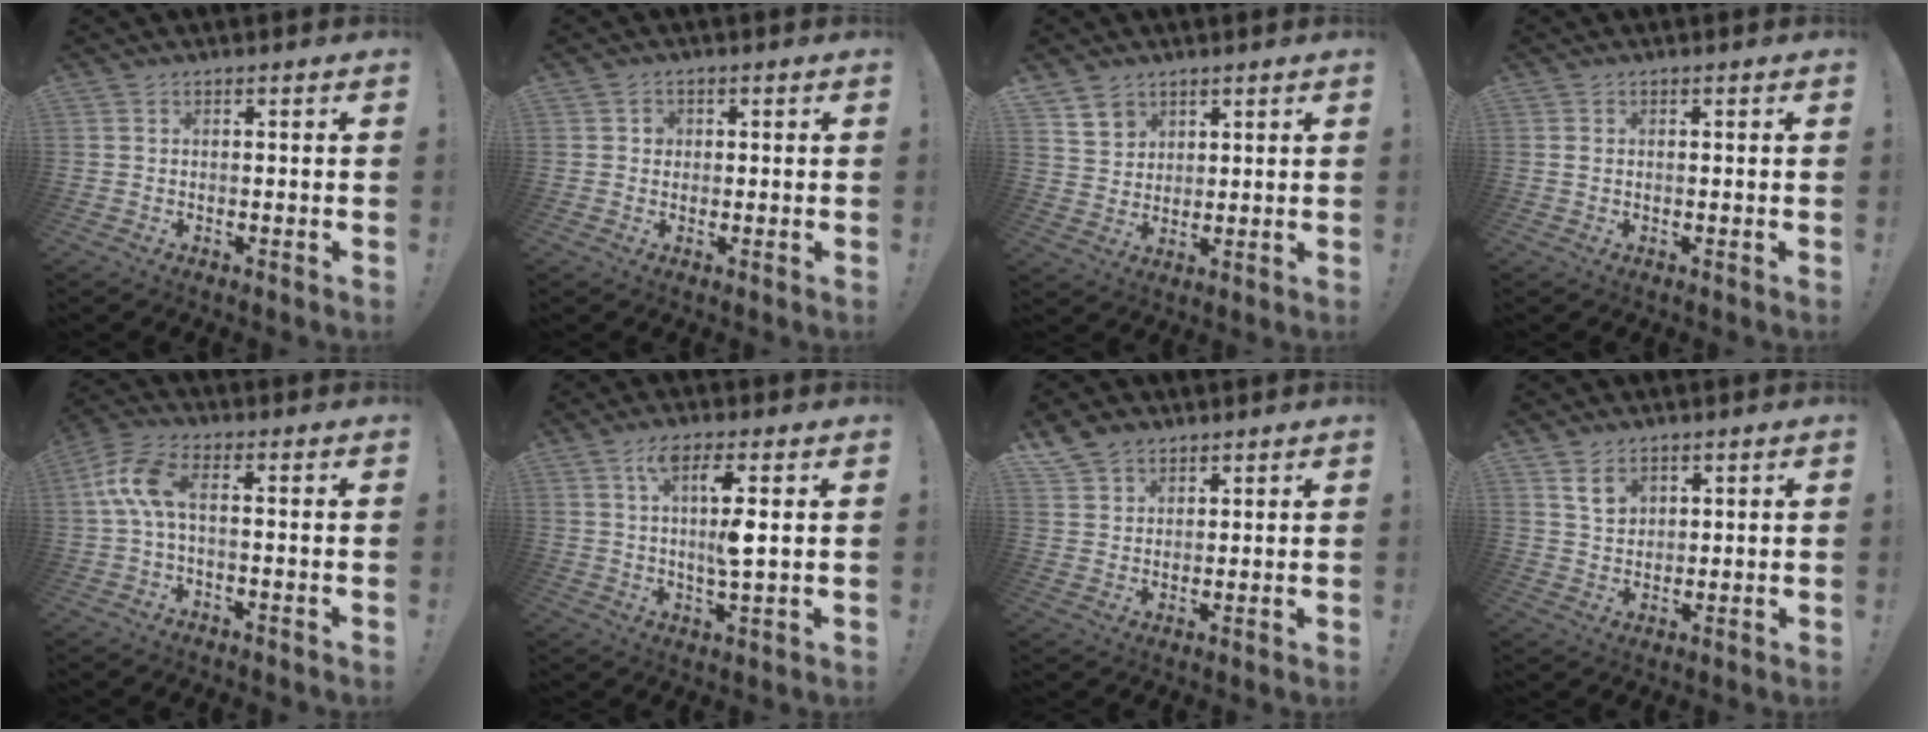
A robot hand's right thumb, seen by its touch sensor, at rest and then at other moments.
{"total": 2.1, "force": [0.1, 2.0, 0.7], "torque": [-0.013, 0.001, 0.001]}
{"total": 5.9, "force": [4.1, 4.2, 1.0], "torque": [-0.012, -0.029, 0.078]}
{"total": 0.6, "force": [0.2, 0.4, 0.3], "torque": [-0.015, 0.006, 0.005]}
{"total": 9.0, "force": [0.5, 3.7, 8.1], "torque": [-0.169, 0.007, 0.013]}
{"total": 8.9, "force": [2.6, 1.2, 8.4], "torque": [-0.147, -0.004, 0.039]}
{"total": 6.4, "force": [4.7, 4.1, 1.4], "torque": [-0.031, -0.024, 0.093]}
{"total": 5.9, "force": [3.2, 4.1, 2.8], "torque": [-0.039, -0.010, 0.060]}